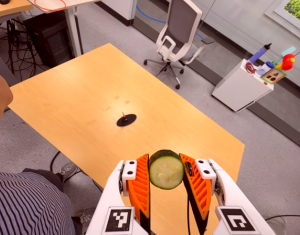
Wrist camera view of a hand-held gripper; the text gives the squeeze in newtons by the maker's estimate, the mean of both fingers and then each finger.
{"total": 9.5, "left": 8.7, "right": 10.4}